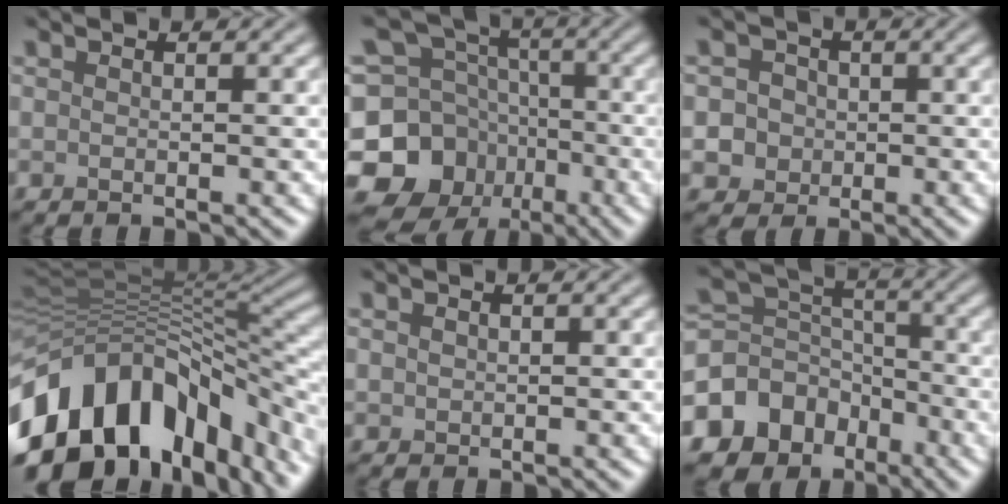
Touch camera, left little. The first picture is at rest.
{"total": 11.2, "force": [-5.1, 9.4, 3.1], "torque": [-0.071, 0.001, -0.100]}
{"total": 4.7, "force": [-0.5, 4.5, 1.3], "torque": [-0.001, 0.021, -0.028]}
{"total": 15.7, "force": [-7.1, 9.6, 10.2], "torque": [-0.198, -0.002, -0.110]}
{"total": 0.5, "force": [0.2, 0.5, 0.1], "torque": [0.000, 0.000, 0.002]}
{"total": 12.0, "force": [-7.0, 9.2, 3.3], "torque": [-0.085, -0.019, -0.121]}